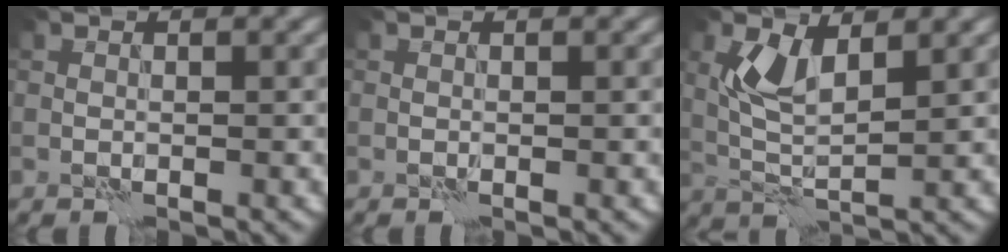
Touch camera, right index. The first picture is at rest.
{"total": 0.0}
{"total": 4.2, "force": [1.7, 1.8, 3.4], "torque": [-0.076, 0.001, 0.034]}